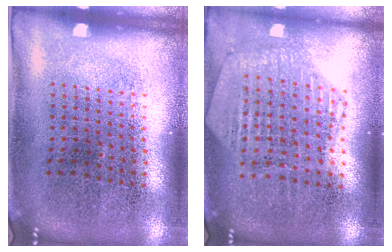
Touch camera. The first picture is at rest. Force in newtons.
{"total": 1.1, "press": 1.1, "slide": 0.3}